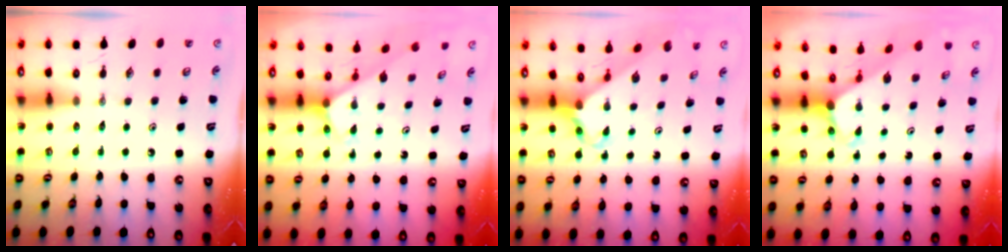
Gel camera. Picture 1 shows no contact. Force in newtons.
{"total": 2.4, "press": 2.4, "slide": 0.2}
{"total": 2.5, "press": 2.5, "slide": 0.2}
{"total": 3.3, "press": 3.3, "slide": 0.2}